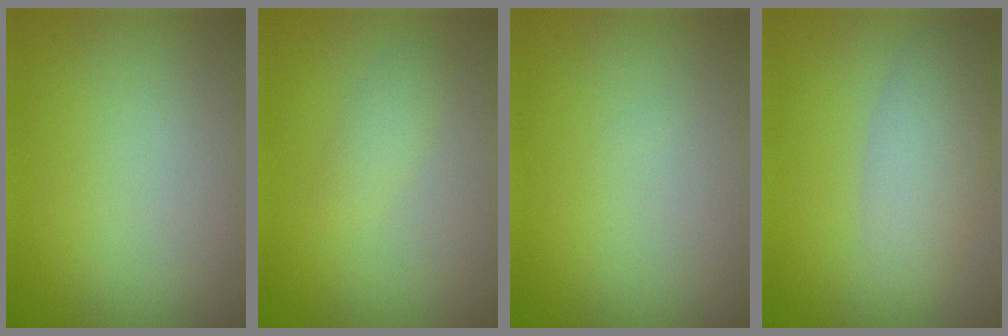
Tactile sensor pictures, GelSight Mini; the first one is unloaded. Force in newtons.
{"total": 1.2, "press": 1.2, "slide": 0.1}
{"total": 0.0}
{"total": 3.9, "press": 3.9, "slide": 0.1}